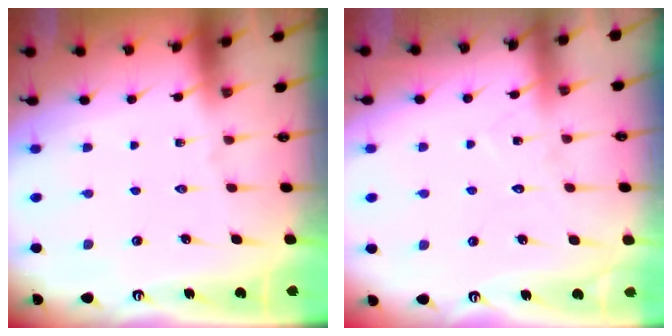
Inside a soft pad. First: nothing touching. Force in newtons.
{"total": 8.1, "press": 8.1, "slide": 0.4}